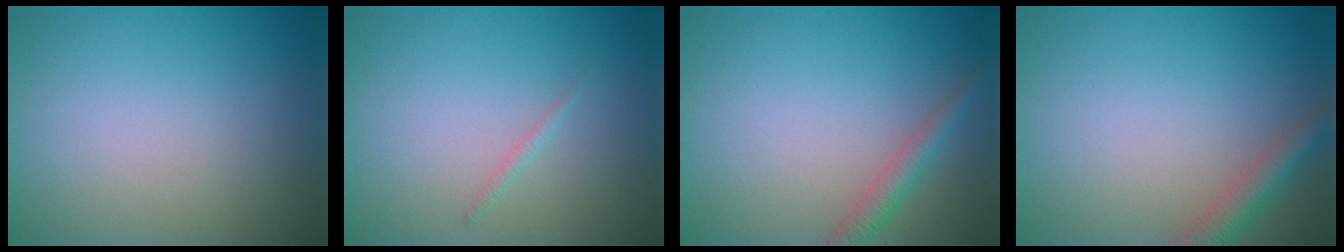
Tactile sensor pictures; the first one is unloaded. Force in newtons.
{"total": 0.6, "press": 0.6, "slide": 0.0}
{"total": 2.2, "press": 2.2, "slide": 0.1}
{"total": 2.9, "press": 2.9, "slide": 0.1}